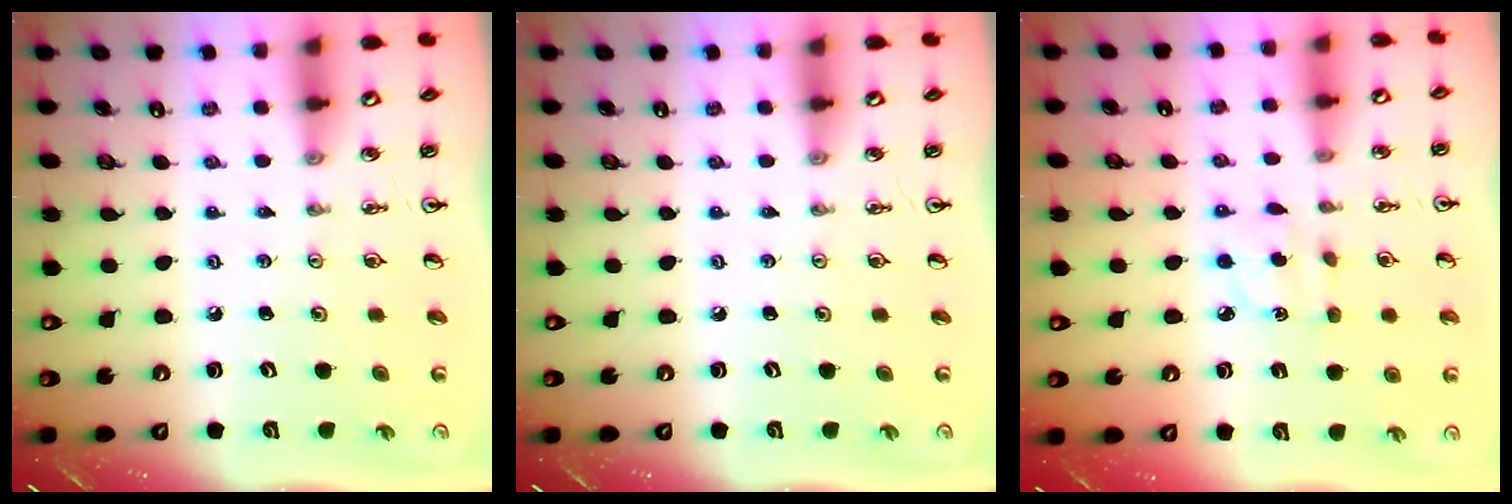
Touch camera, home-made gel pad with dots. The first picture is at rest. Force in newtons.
{"total": 0.0}
{"total": 3.9, "press": 3.9, "slide": 0.4}